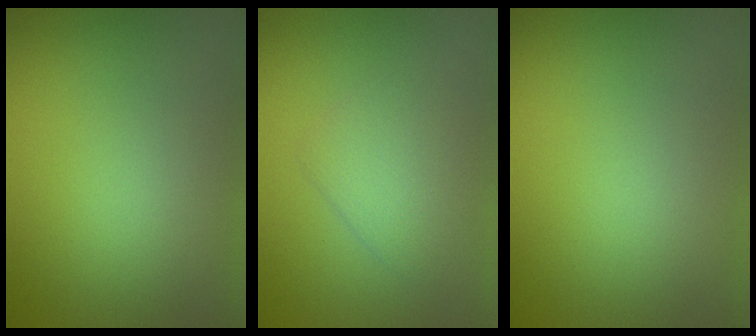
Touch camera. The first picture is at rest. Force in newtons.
{"total": 2.2, "press": 2.2, "slide": 0.1}
{"total": 0.0}